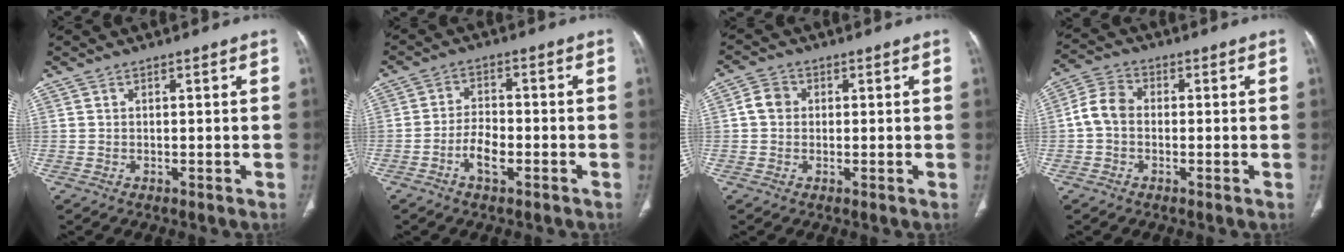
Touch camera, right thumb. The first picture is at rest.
{"total": 5.1, "force": [-2.4, 2.5, 3.8], "torque": [-0.065, 0.018, -0.044]}
{"total": 3.4, "force": [0.2, 3.0, 1.7], "torque": [-0.025, 0.010, -0.001]}
{"total": 5.9, "force": [-0.6, 4.5, 3.8], "torque": [-0.066, 0.018, -0.022]}